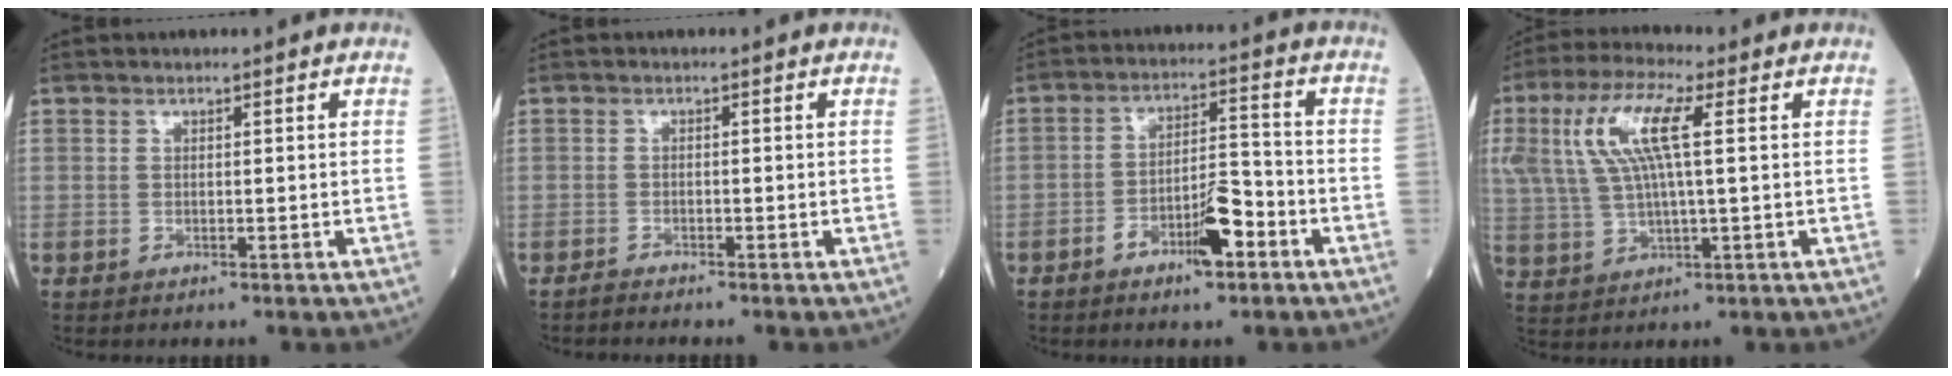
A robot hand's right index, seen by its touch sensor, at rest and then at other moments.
{"total": 1.0, "force": [-1.0, -0.2, 0.0], "torque": [-0.006, -0.004, -0.021]}
{"total": 7.2, "force": [-3.8, 2.0, 5.8], "torque": [-0.100, 0.013, -0.063]}
{"total": 10.7, "force": [3.1, 2.1, 10.1], "torque": [-0.227, 0.020, 0.058]}